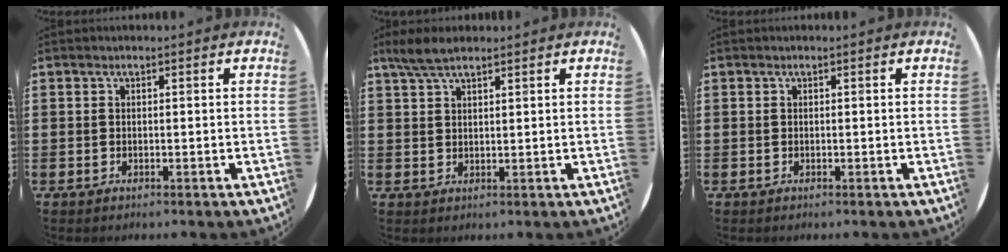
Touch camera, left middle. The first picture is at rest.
{"total": 3.8, "force": [3.0, 1.0, 2.1], "torque": [-0.047, 0.003, 0.055]}
{"total": 0.0}